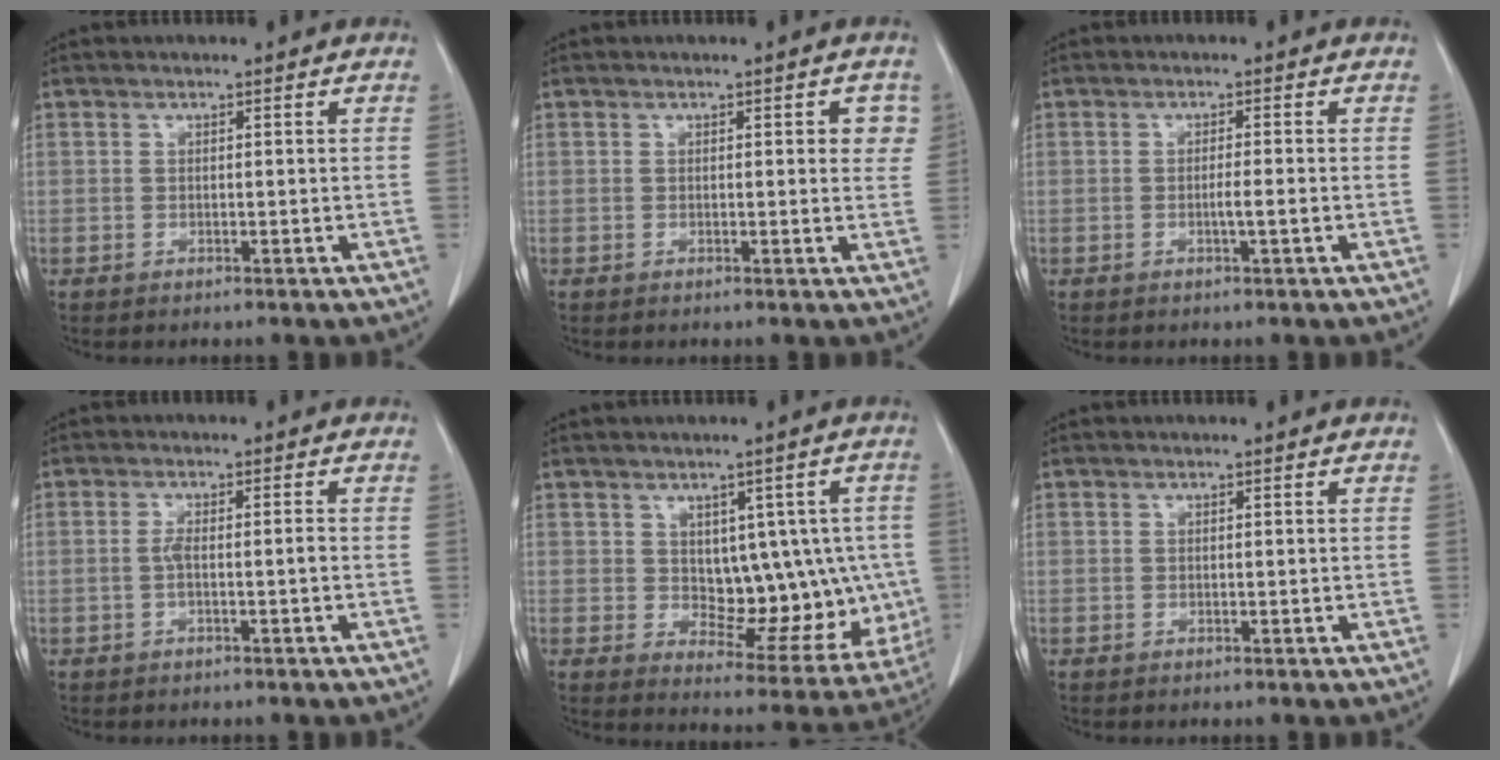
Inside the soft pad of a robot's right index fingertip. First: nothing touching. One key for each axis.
{"total": 2.8, "fx": 0.9, "fy": 1.3, "fz": 2.4, "tx": -0.014, "ty": 0.003, "tz": 0.004}
{"total": 1.6, "fx": -0.4, "fy": -0.2, "fz": 1.6, "tx": -0.027, "ty": 0.001, "tz": -0.007}
{"total": 2.0, "fx": -0.6, "fy": 0.1, "fz": 1.9, "tx": -0.033, "ty": 0.003, "tz": -0.010}
{"total": 11.7, "fx": 1.1, "fy": 6.8, "fz": 9.5, "tx": -0.098, "ty": 0.014, "tz": 0.038}
{"total": 0.0}